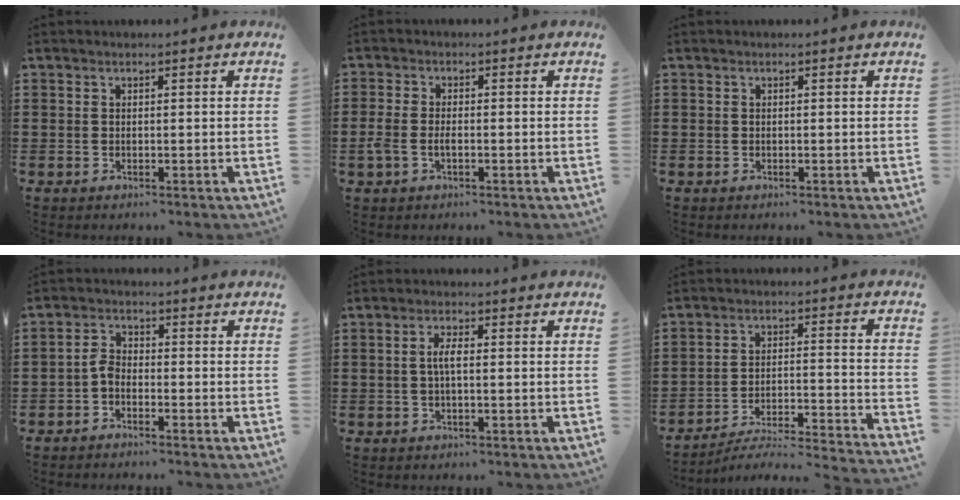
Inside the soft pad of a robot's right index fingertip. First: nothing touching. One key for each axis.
{"total": 2.5, "fx": -0.9, "fy": 1.2, "fz": 2.0, "tx": -0.051, "ty": -0.003, "tz": -0.020}
{"total": 0.0}
{"total": 2.7, "fx": -1.6, "fy": 1.4, "fz": 1.6, "tx": -0.048, "ty": 0.005, "tz": -0.037}
{"total": 2.8, "fx": -0.2, "fy": 0.7, "fz": 2.7, "tx": -0.057, "ty": -0.001, "tz": -0.008}
{"total": 3.5, "fx": -3.2, "fy": -0.1, "fz": 1.4, "tx": -0.035, "ty": -0.023, "tz": -0.071}